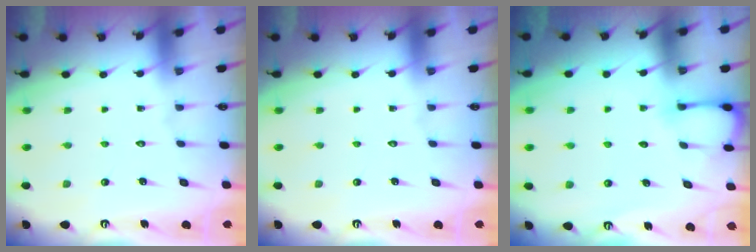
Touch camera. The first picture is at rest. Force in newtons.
{"total": 0.0}
{"total": 4.8, "press": 4.8, "slide": 0.5}